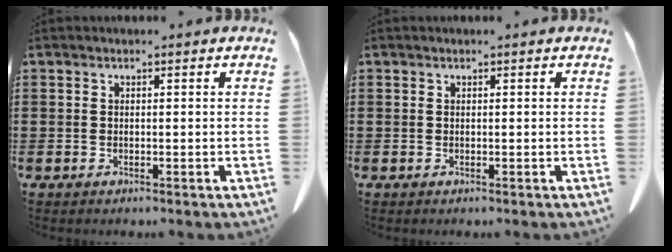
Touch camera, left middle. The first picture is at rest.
{"total": 0.0}